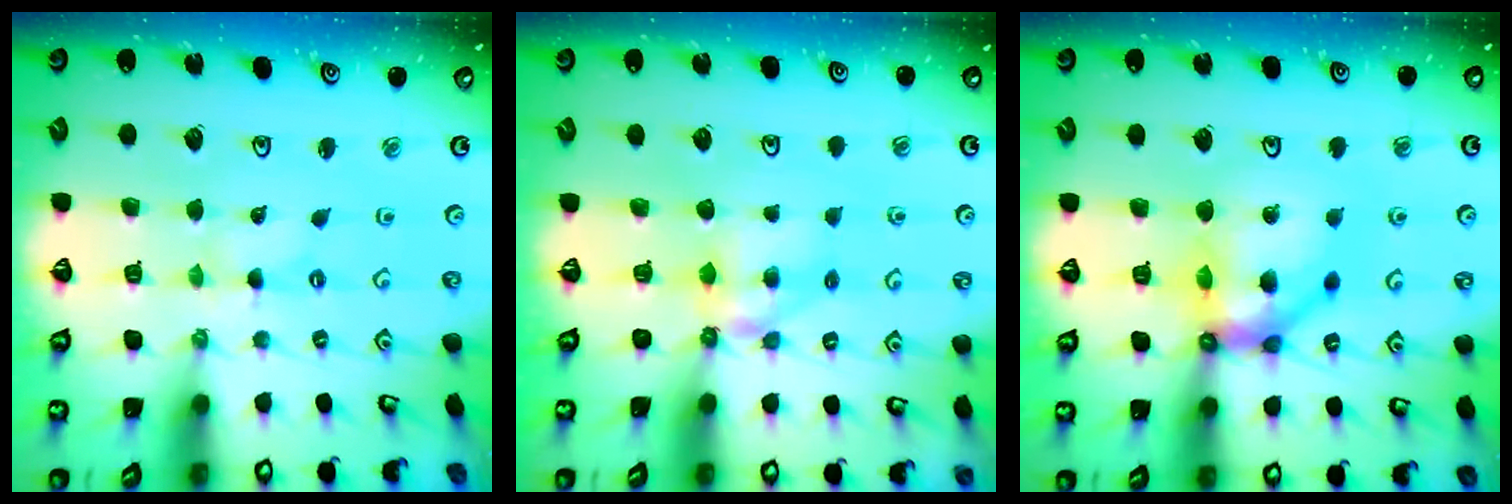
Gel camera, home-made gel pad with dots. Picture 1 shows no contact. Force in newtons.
{"total": 6.3, "press": 6.3, "slide": 0.2}
{"total": 12.8, "press": 12.6, "slide": 2.3}